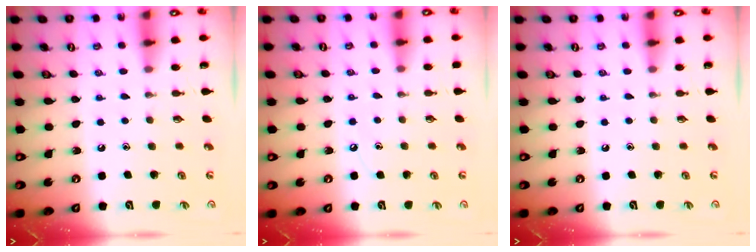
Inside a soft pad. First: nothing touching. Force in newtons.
{"total": 3.6, "press": 3.6, "slide": 0.5}
{"total": 0.0}